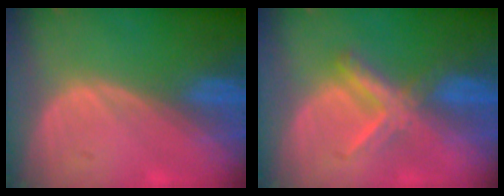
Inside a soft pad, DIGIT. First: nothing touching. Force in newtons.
{"total": 5.5, "press": 5.4, "slide": 1.1}